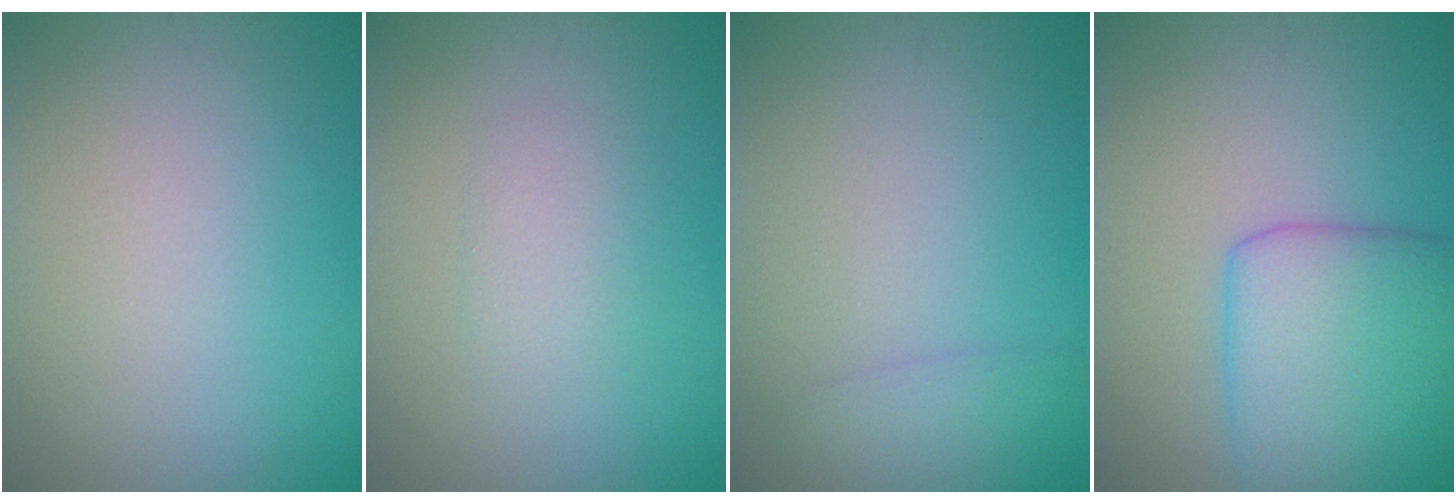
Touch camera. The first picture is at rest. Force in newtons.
{"total": 1.8, "press": 1.8, "slide": 0.1}
{"total": 1.5, "press": 1.5, "slide": 0.0}
{"total": 7.2, "press": 7.2, "slide": 0.1}